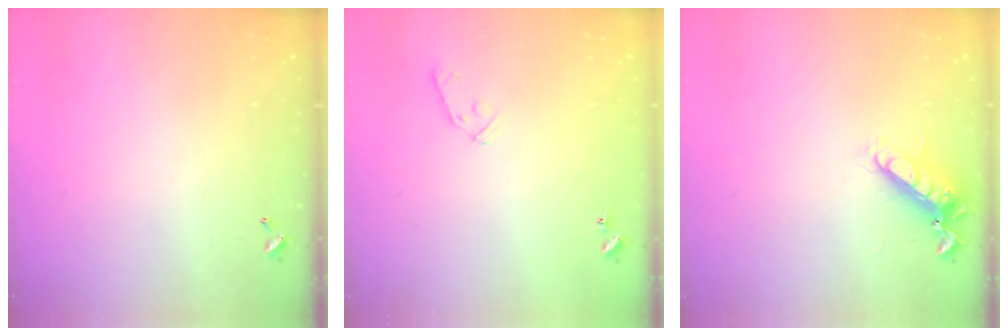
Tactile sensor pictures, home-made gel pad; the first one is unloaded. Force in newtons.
{"total": 8.0, "press": 7.9, "slide": 0.7}
{"total": 12.4, "press": 12.3, "slide": 1.5}